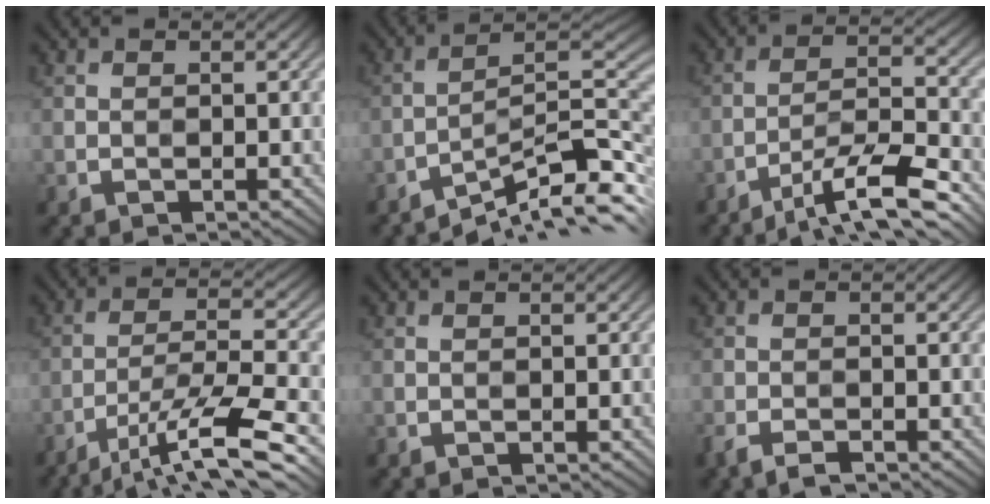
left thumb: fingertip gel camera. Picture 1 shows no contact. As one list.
[{"total": 11.3, "force": [-7.9, 2.2, 7.8], "torque": [-0.118, 0.004, -0.135]}, {"total": 10.5, "force": [-7.6, 2.0, 7.1], "torque": [-0.127, 0.008, -0.132]}, {"total": 11.9, "force": [-7.6, 2.2, 8.8], "torque": [-0.162, 0.000, -0.134]}, {"total": 0.0}, {"total": 2.9, "force": [-2.2, 0.8, 1.7], "torque": [-0.037, -0.005, -0.045]}]